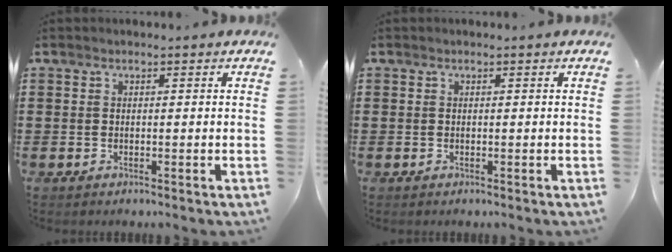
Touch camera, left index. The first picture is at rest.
{"total": 0.0}